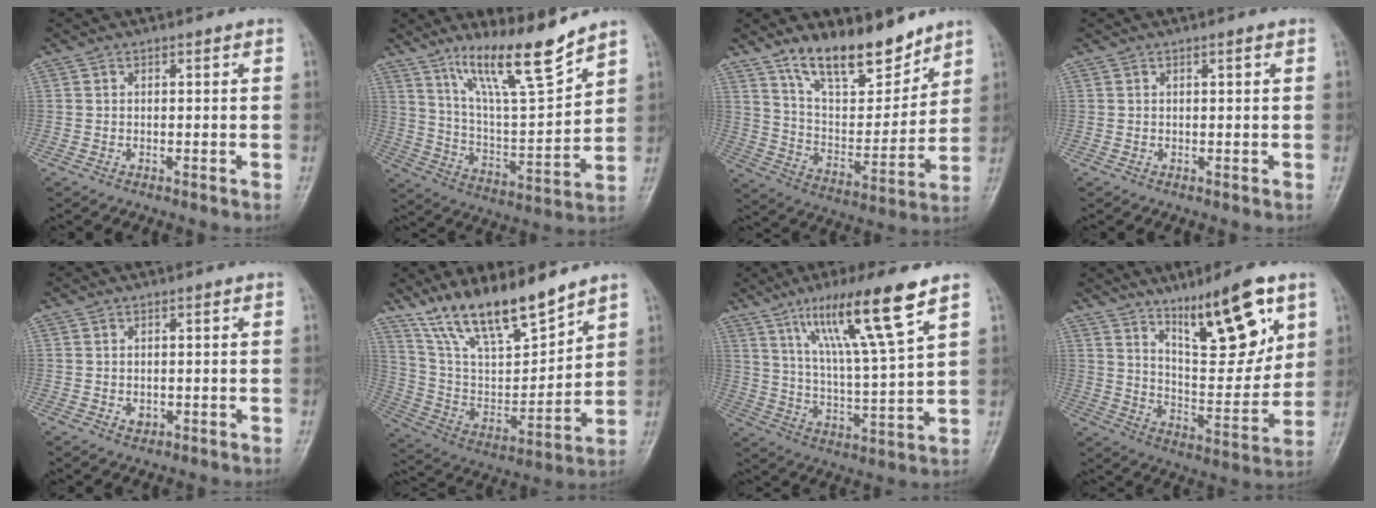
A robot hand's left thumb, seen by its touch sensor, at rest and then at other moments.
{"total": 15.1, "force": [11.3, 1.9, 9.8], "torque": [-0.156, -0.072, 0.211]}
{"total": 15.8, "force": [12.0, 5.9, 8.4], "torque": [-0.096, -0.082, 0.216]}
{"total": 0.6, "force": [0.3, 0.0, 0.5], "torque": [-0.008, 0.000, 0.006]}
{"total": 1.1, "force": [0.0, 0.9, 0.7], "torque": [-0.008, -0.001, 0.004]}
{"total": 17.3, "force": [13.6, 4.6, 9.6], "torque": [-0.142, -0.069, 0.261]}
{"total": 16.3, "force": [9.6, 1.1, 13.1], "torque": [-0.228, -0.043, 0.175]}
{"total": 17.0, "force": [9.7, 4.9, 13.1], "torque": [-0.171, -0.059, 0.169]}